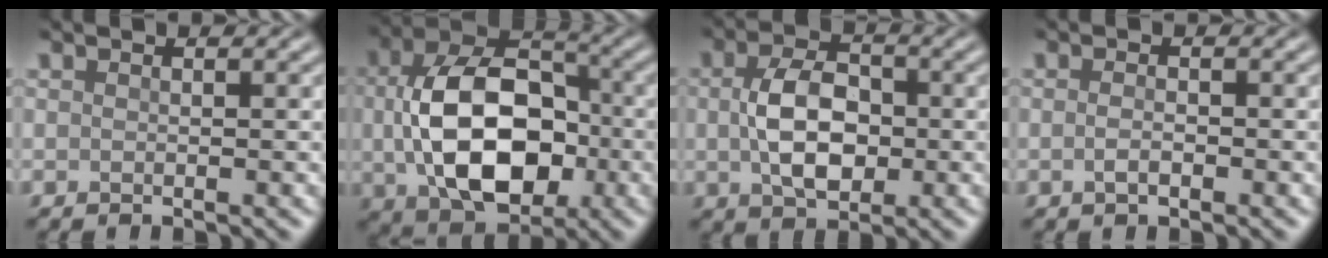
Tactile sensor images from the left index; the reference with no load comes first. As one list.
[{"total": 11.8, "force": [-0.6, 7.8, 8.8], "torque": [-0.159, -0.007, -0.004]}, {"total": 6.1, "force": [-0.1, 3.9, 4.6], "torque": [-0.091, -0.001, -0.001]}, {"total": 1.2, "force": [-0.5, 0.5, 1.0], "torque": [-0.022, -0.001, -0.010]}]